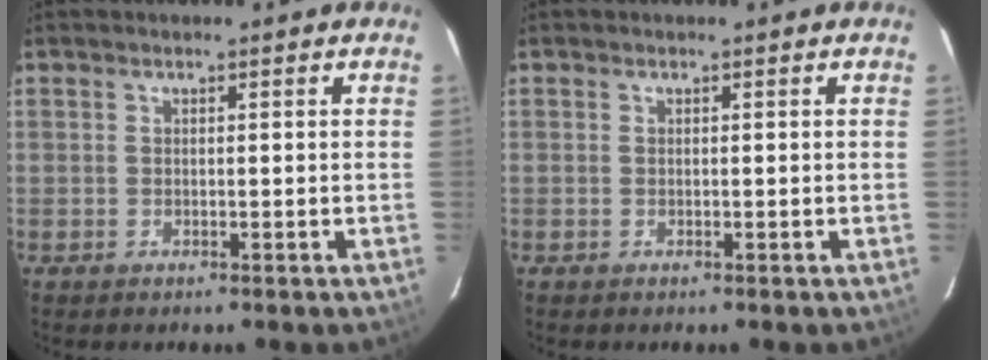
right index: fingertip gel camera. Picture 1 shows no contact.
{"total": 0.0}